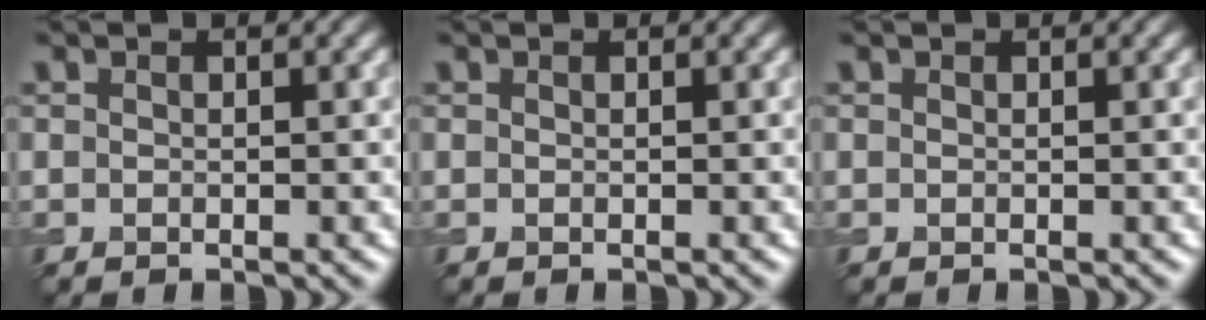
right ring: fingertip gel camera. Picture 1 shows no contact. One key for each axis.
{"total": 0.0}
{"total": 0.0}